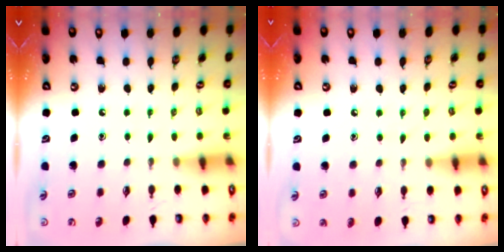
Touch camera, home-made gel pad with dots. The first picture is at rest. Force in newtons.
{"total": 4.6, "press": 4.6, "slide": 0.5}